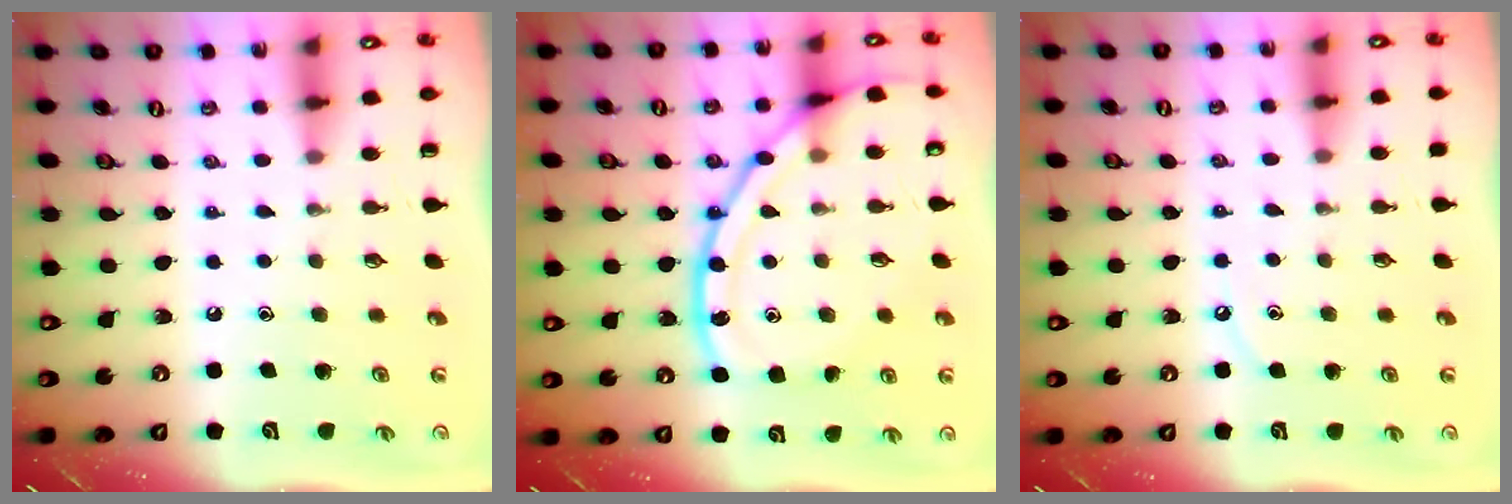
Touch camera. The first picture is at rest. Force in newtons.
{"total": 17.4, "press": 17.3, "slide": 1.6}
{"total": 3.4, "press": 3.3, "slide": 0.4}